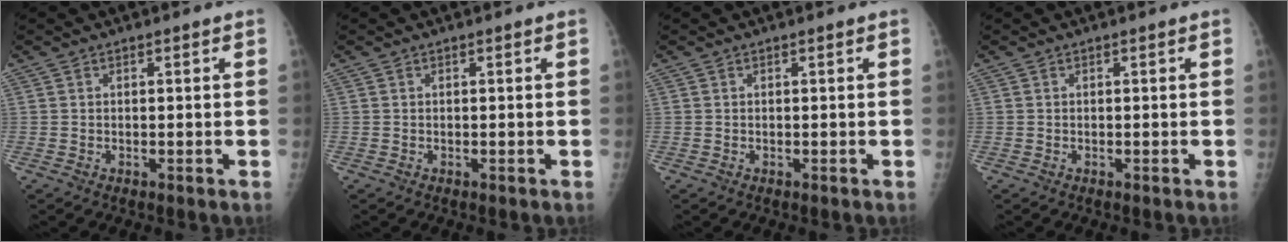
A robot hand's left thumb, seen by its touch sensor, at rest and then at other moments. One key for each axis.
{"total": 0.0}
{"total": 0.0}
{"total": 0.0}